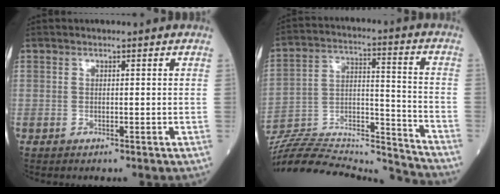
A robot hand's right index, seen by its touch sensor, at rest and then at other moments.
{"total": 22.8, "force": [-22.0, 0.6, 6.1], "torque": [-0.128, 0.013, -0.354]}